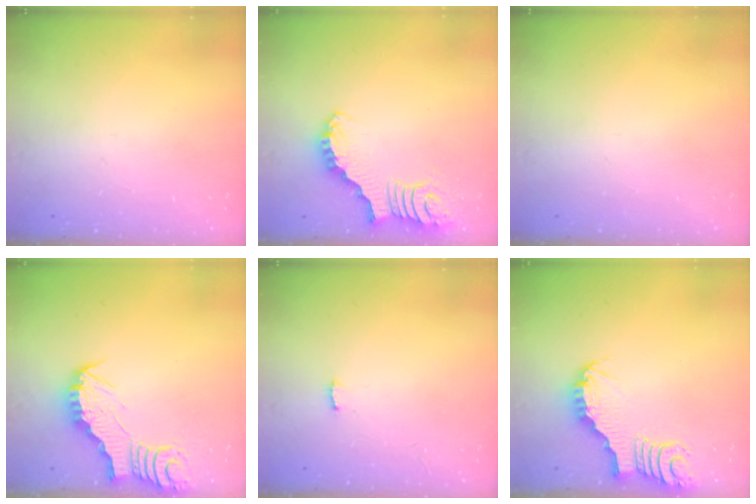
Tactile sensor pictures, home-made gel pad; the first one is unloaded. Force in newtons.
{"total": 2.7, "press": 2.7, "slide": 0.5}
{"total": 0.0}
{"total": 3.0, "press": 3.0, "slide": 0.3}
{"total": 4.7, "press": 4.7, "slide": 0.4}
{"total": 3.4, "press": 3.4, "slide": 0.3}